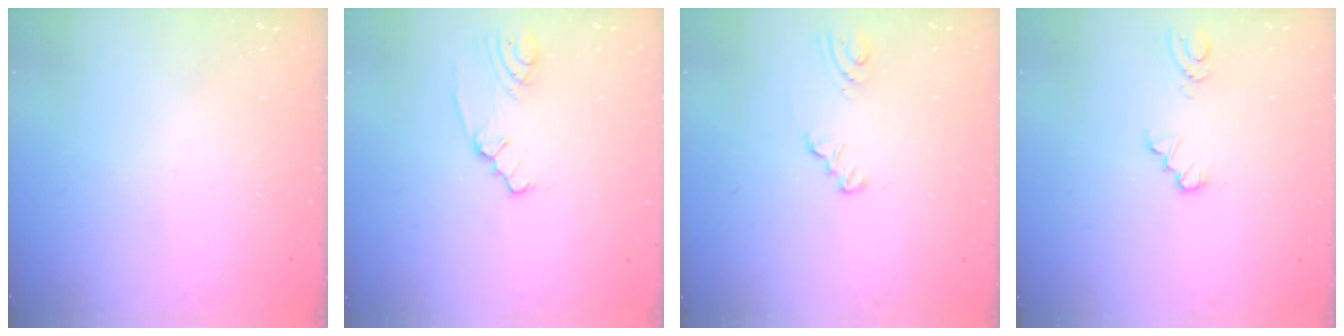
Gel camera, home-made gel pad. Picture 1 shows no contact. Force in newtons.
{"total": 2.2, "press": 2.2, "slide": 0.4}
{"total": 2.5, "press": 2.5, "slide": 0.3}
{"total": 1.9, "press": 1.9, "slide": 0.2}